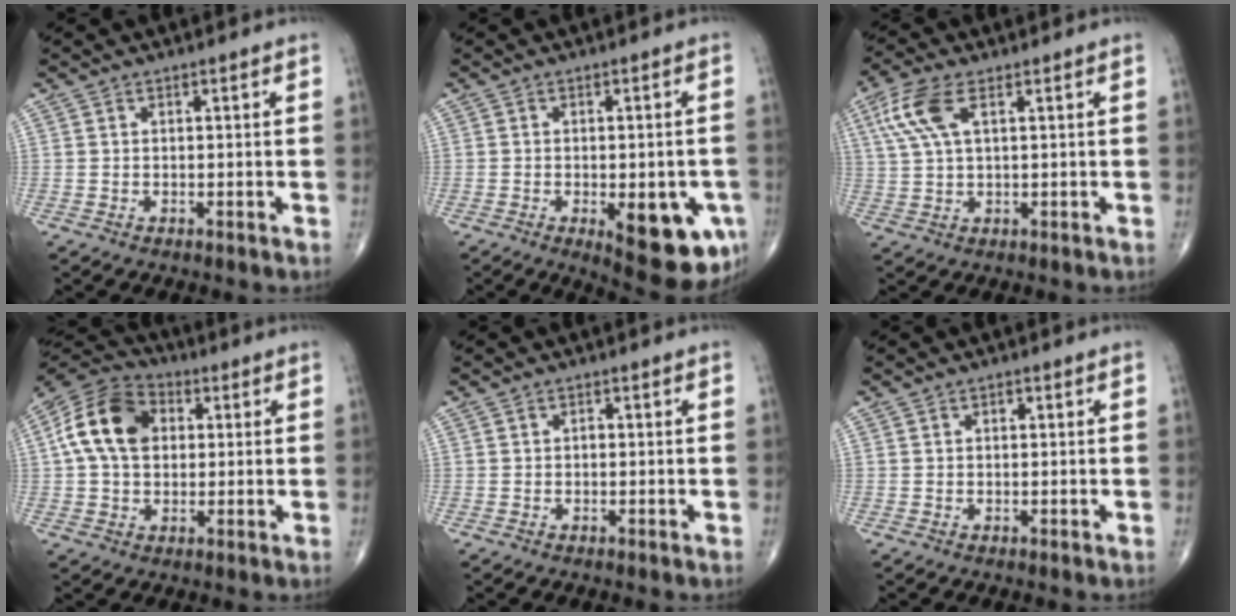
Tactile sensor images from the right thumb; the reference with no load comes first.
{"total": 13.3, "force": [-4.6, 5.1, 11.3], "torque": [-0.116, -0.003, -0.045]}
{"total": 8.0, "force": [3.1, 3.3, 6.6], "torque": [-0.165, 0.010, 0.065]}
{"total": 14.0, "force": [2.4, 9.9, 9.6], "torque": [-0.166, 0.021, 0.030]}
{"total": 0.6, "force": [-0.1, 0.4, 0.4], "torque": [-0.001, 0.002, -0.006]}
{"total": 0.6, "force": [0.2, 0.5, 0.4], "torque": [0.001, 0.000, 0.001]}